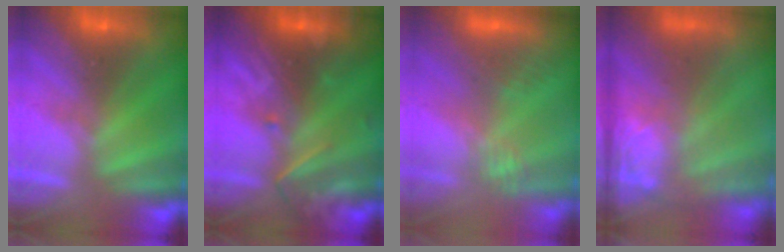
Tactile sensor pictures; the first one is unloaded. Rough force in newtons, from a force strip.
{"total": 2.7}
{"total": 2.9}
{"total": 7.7}